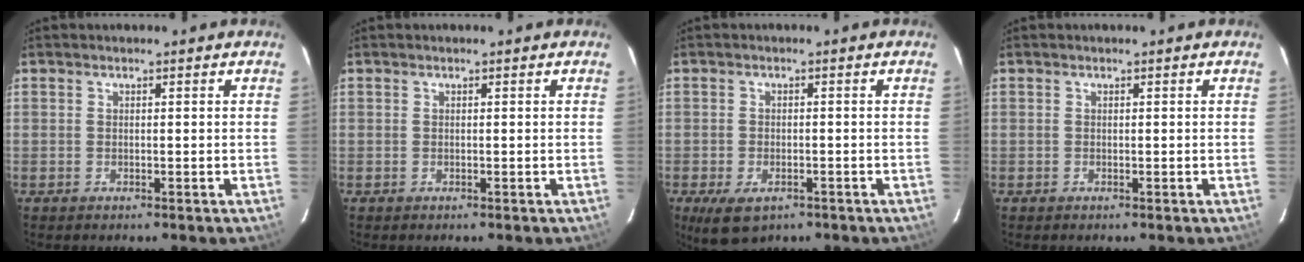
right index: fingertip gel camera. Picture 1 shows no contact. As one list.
[{"total": 0.0}, {"total": 5.8, "force": [-3.1, 3.2, 3.7], "torque": [-0.079, -0.022, -0.050]}, {"total": 0.0}]